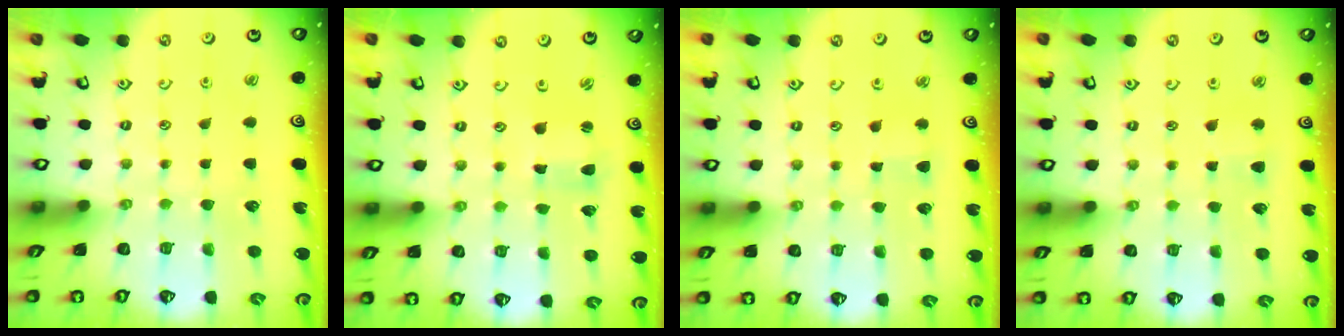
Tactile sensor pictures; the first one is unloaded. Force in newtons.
{"total": 2.1, "press": 2.1, "slide": 0.4}
{"total": 2.3, "press": 2.3, "slide": 0.4}
{"total": 2.5, "press": 2.5, "slide": 0.5}